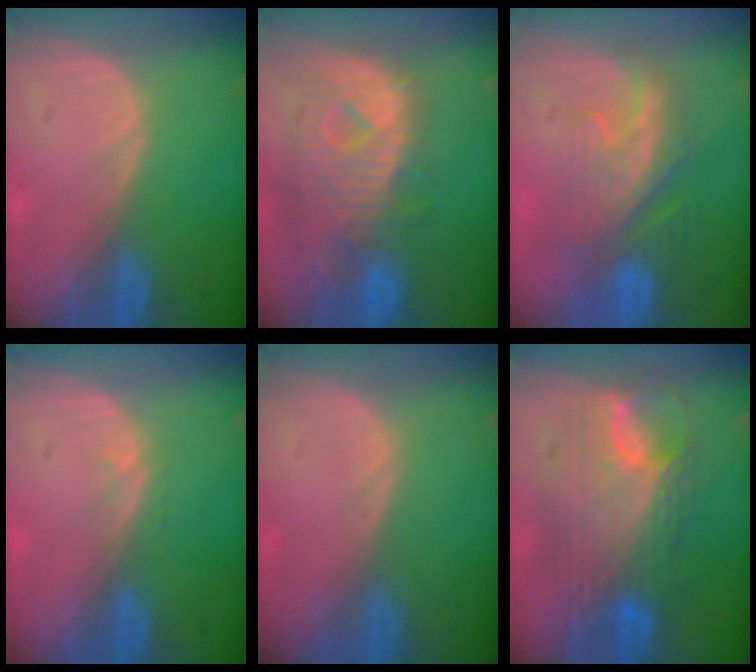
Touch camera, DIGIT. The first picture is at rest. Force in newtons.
{"total": 12.0, "press": 10.3, "slide": 6.0}
{"total": 8.5, "press": 8.3, "slide": 1.9}
{"total": 0.7, "press": 0.7, "slide": 0.2}
{"total": 0.0}
{"total": 11.9, "press": 11.9, "slide": 1.1}